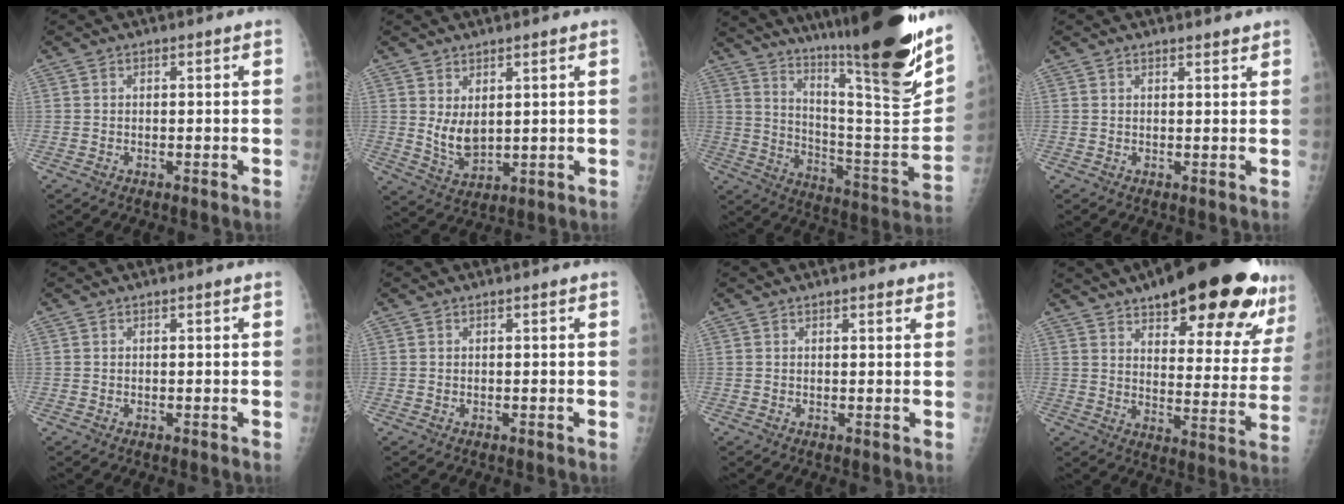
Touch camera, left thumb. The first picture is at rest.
{"total": 6.0, "force": [2.0, 3.2, 4.6], "torque": [-0.072, -0.026, 0.048]}
{"total": 31.8, "force": [22.9, 3.7, 21.8], "torque": [-0.321, -0.128, 0.340]}
{"total": 1.5, "force": [1.4, 0.3, 0.5], "torque": [-0.003, -0.009, 0.020]}
{"total": 0.0}
{"total": 0.0}
{"total": 1.6, "force": [1.2, 0.5, 1.0], "torque": [-0.011, -0.006, 0.014]}
{"total": 29.1, "force": [18.3, 9.2, 20.7], "torque": [-0.257, -0.050, 0.250]}